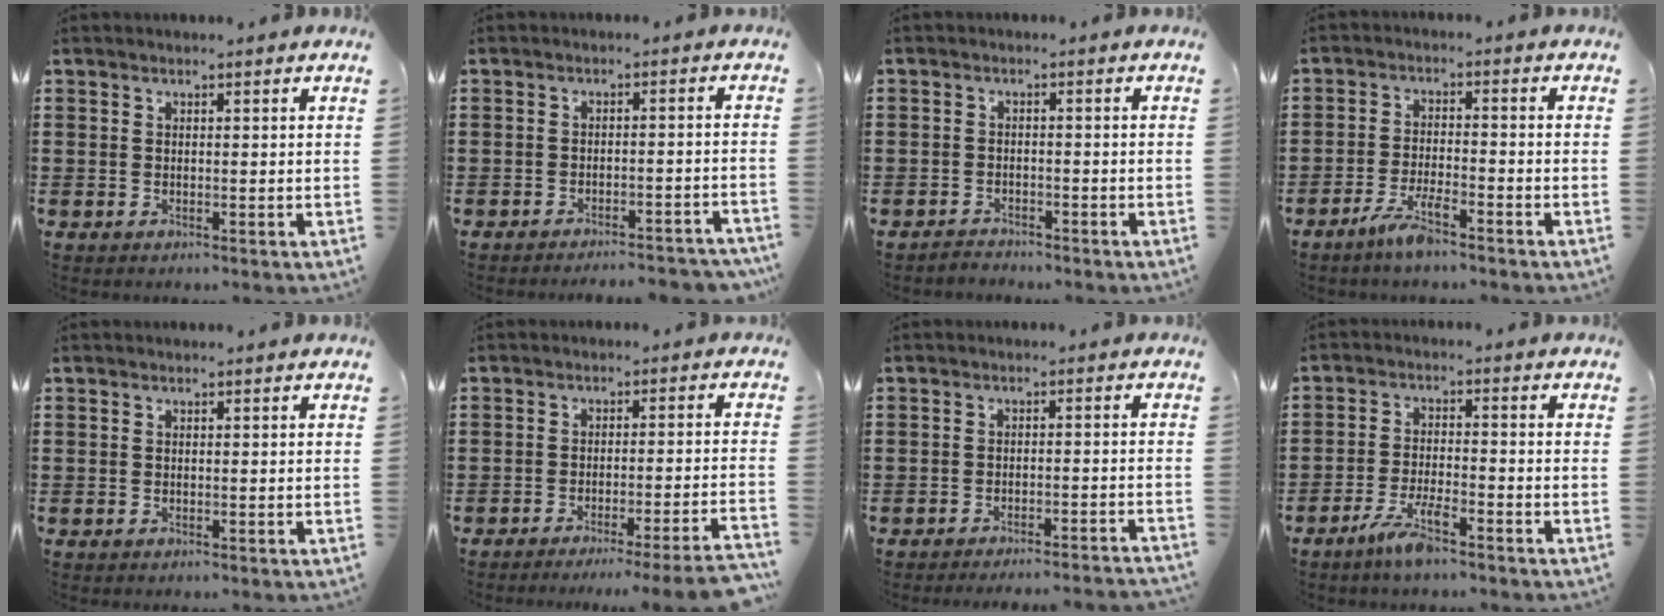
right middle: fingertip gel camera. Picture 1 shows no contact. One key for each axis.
{"total": 3.0, "fx": -3.0, "fy": -0.1, "fz": 0.6, "tx": -0.012, "ty": 0.000, "tz": -0.062}
{"total": 1.9, "fx": -1.9, "fy": 0.4, "fz": -0.3, "tx": -0.001, "ty": 0.002, "tz": -0.043}
{"total": 4.4, "fx": -3.3, "fy": 0.7, "fz": 2.9, "tx": -0.061, "ty": 0.001, "tz": -0.062}
{"total": 0.0}
{"total": 4.5, "fx": -3.8, "fy": -0.8, "fz": 2.3, "tx": -0.037, "ty": -0.017, "tz": -0.073}
{"total": 2.5, "fx": -2.4, "fy": -0.4, "fz": 0.5, "tx": -0.011, "ty": 0.000, "tz": -0.050}
{"total": 5.1, "fx": -3.6, "fy": 0.9, "fz": 3.5, "tx": -0.076, "ty": -0.003, "tz": -0.069}